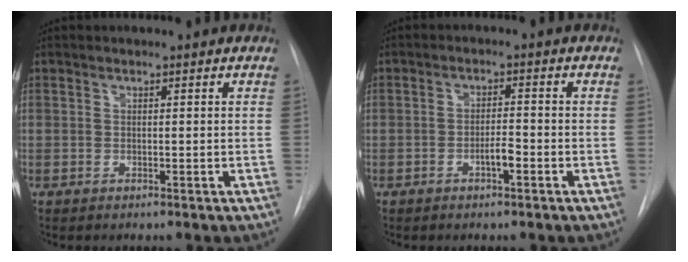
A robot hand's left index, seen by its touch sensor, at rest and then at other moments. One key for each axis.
{"total": 2.6, "fx": -1.2, "fy": 0.5, "fz": 2.2, "tx": -0.037, "ty": 0.002, "tz": -0.021}